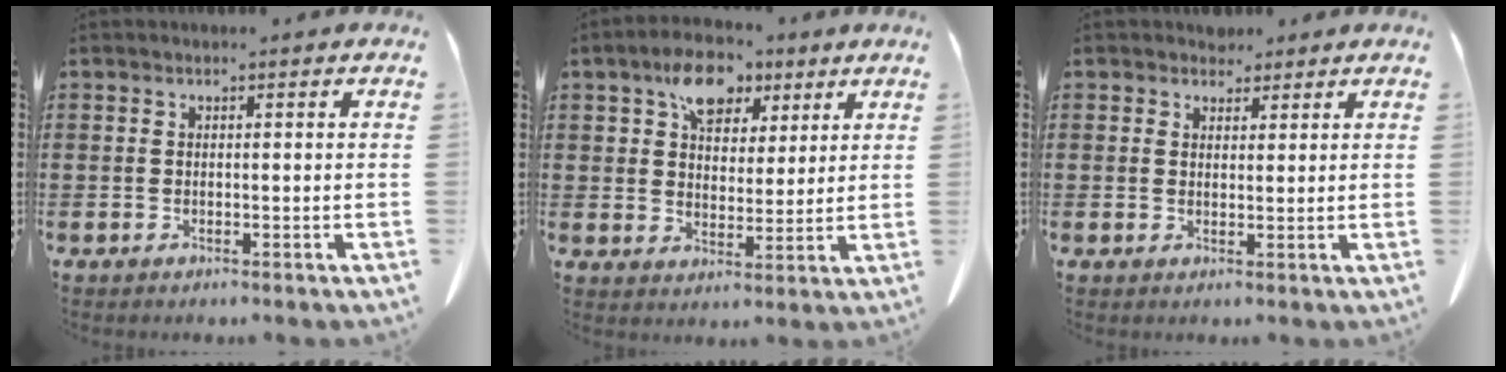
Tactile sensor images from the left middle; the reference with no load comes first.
{"total": 8.3, "force": [4.9, 5.1, 4.2], "torque": [-0.084, 0.004, 0.086]}
{"total": 2.4, "force": [2.1, 1.1, 0.3], "torque": [-0.004, 0.002, 0.039]}